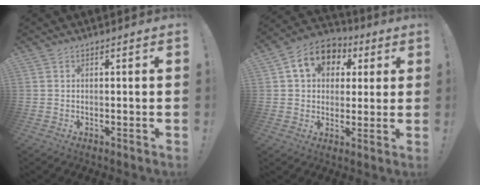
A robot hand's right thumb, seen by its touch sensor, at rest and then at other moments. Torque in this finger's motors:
{"motor_torque": [1.25, 1.99, 0.90, 0.13, 0.03]}